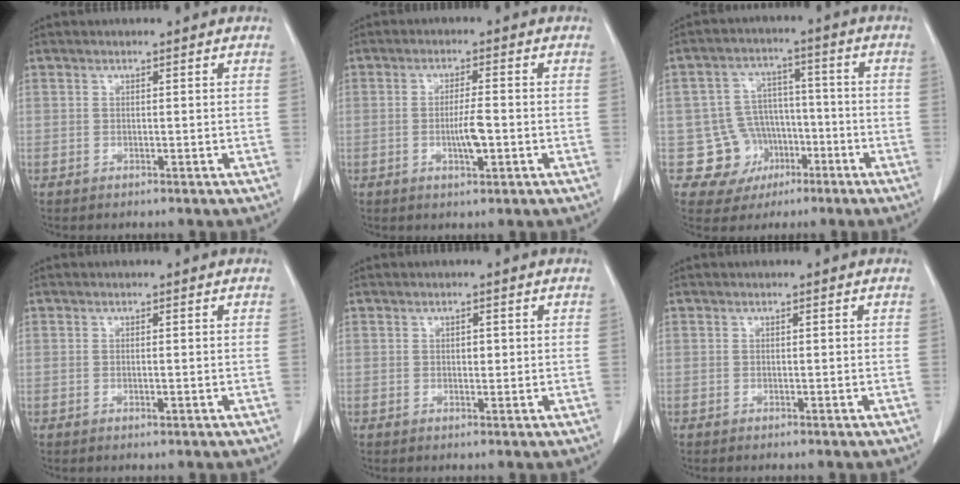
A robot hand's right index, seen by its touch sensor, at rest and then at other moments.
{"total": 4.2, "force": [-0.9, 0.6, 4.1], "torque": [-0.074, -0.003, -0.015]}
{"total": 9.2, "force": [-3.2, 8.6, 1.2], "torque": [-0.012, 0.027, -0.036]}
{"total": 0.8, "force": [-0.2, 0.2, 0.8], "torque": [-0.013, -0.002, -0.001]}
{"total": 1.2, "force": [0.2, 0.7, 0.9], "torque": [-0.012, 0.001, 0.003]}
{"total": 0.0}